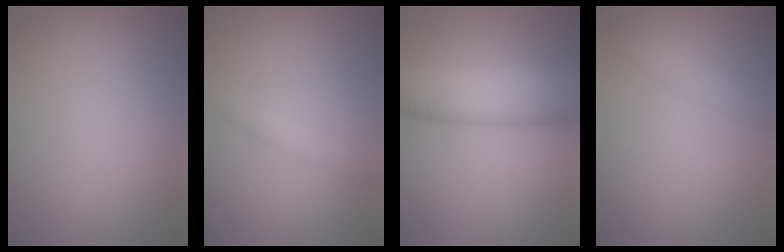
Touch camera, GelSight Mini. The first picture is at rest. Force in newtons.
{"total": 1.1, "press": 1.1, "slide": 0.0}
{"total": 7.1, "press": 7.1, "slide": 0.2}
{"total": 1.4, "press": 1.4, "slide": 0.0}